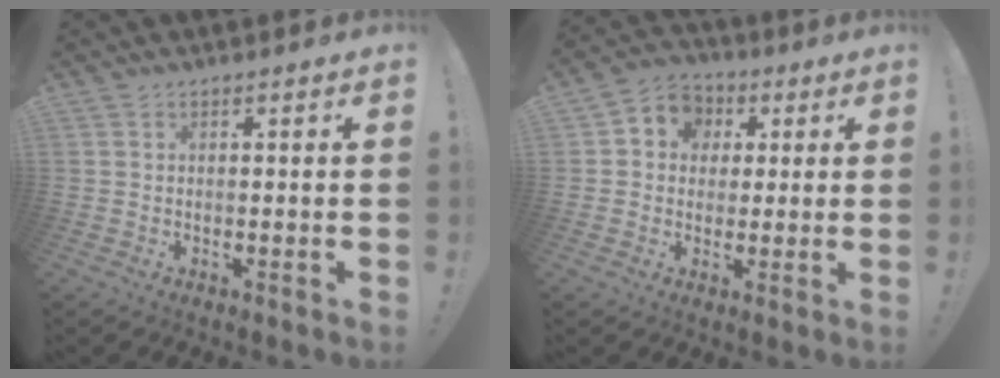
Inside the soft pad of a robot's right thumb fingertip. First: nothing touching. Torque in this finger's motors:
{"motor_torque": [1.13, 1.04, 0.80, 0.02, 0.04]}